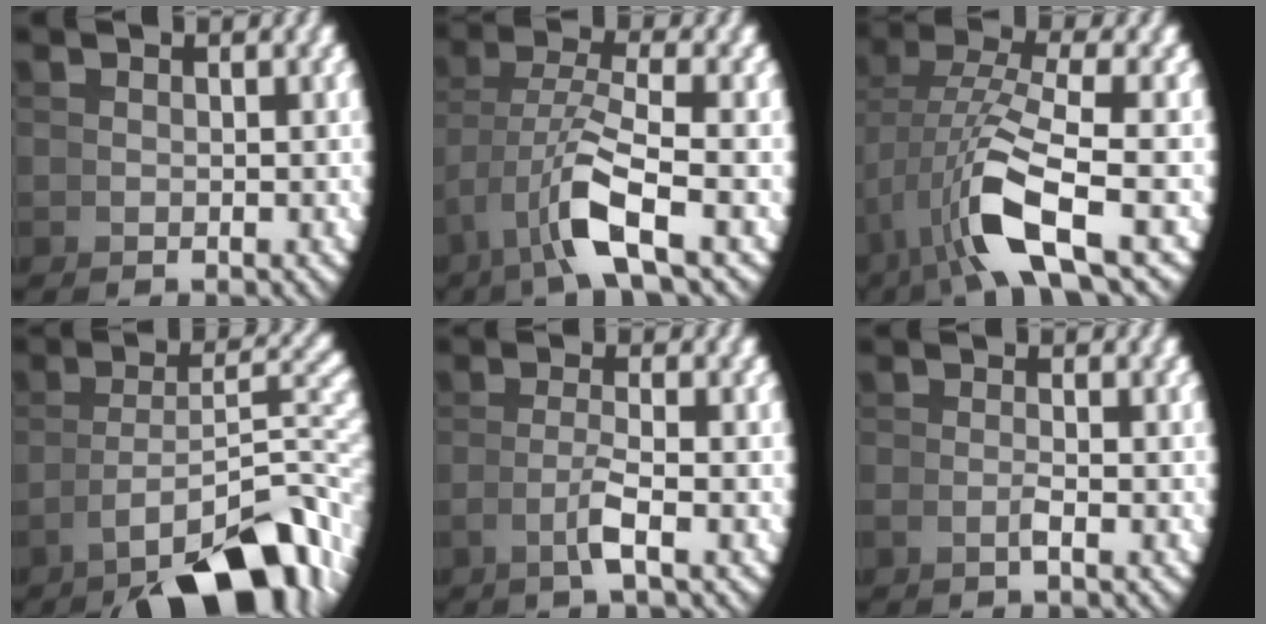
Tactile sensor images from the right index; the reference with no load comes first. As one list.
[{"total": 5.4, "force": [-0.2, 2.0, 5.0], "torque": [-0.103, -0.018, 0.011]}, {"total": 7.5, "force": [-0.4, 3.0, 6.9], "torque": [-0.138, -0.013, 0.011]}, {"total": 12.6, "force": [-3.9, 6.3, 10.1], "torque": [-0.154, -0.045, -0.033]}, {"total": 2.3, "force": [-0.4, -0.5, 2.2], "torque": [-0.034, -0.001, -0.004]}, {"total": 1.0, "force": [-0.5, -0.6, 0.6], "torque": [-0.009, 0.005, -0.010]}]